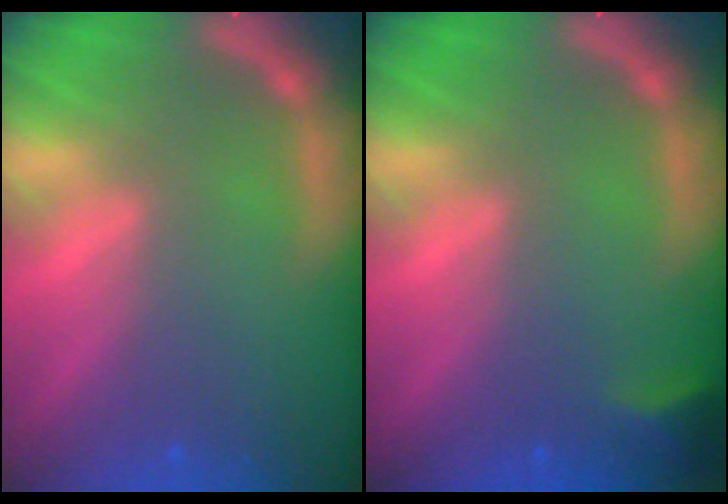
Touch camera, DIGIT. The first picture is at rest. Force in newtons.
{"total": 1.9}